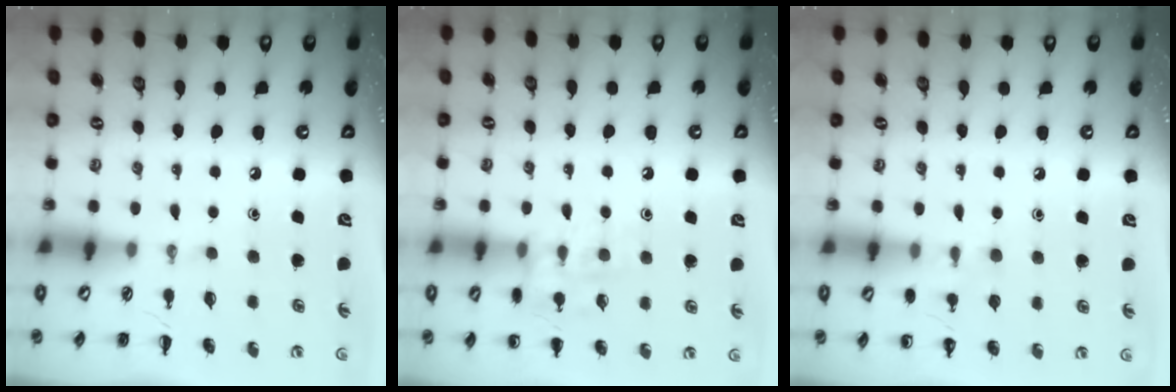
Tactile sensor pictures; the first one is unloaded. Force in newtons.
{"total": 10.5, "press": 10.5, "slide": 0.6}
{"total": 6.1, "press": 5.7, "slide": 2.0}